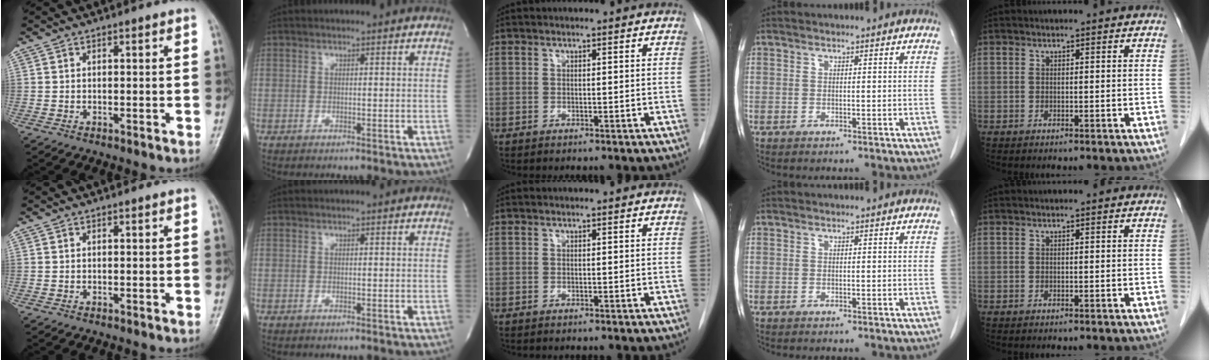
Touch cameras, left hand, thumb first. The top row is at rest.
{}